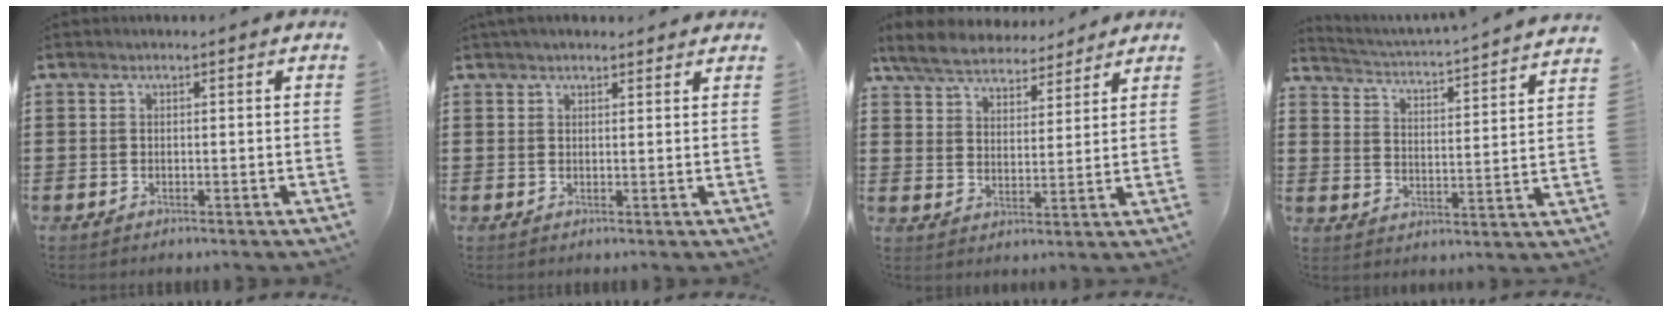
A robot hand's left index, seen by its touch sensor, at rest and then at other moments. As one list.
[{"total": 1.7, "force": [1.6, 0.4, 0.5], "torque": [-0.012, 0.004, 0.031]}, {"total": 6.3, "force": [5.8, 1.9, 1.8], "torque": [-0.061, -0.019, 0.104]}, {"total": 3.0, "force": [2.8, -0.8, 0.7], "torque": [-0.032, -0.035, 0.037]}]